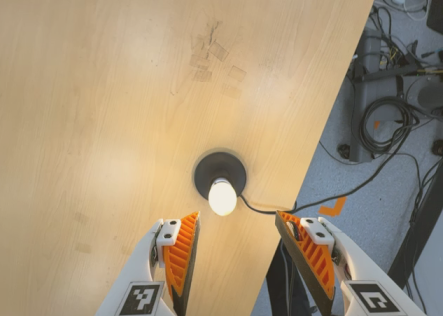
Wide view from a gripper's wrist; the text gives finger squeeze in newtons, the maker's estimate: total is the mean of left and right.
{"total": 0.0}